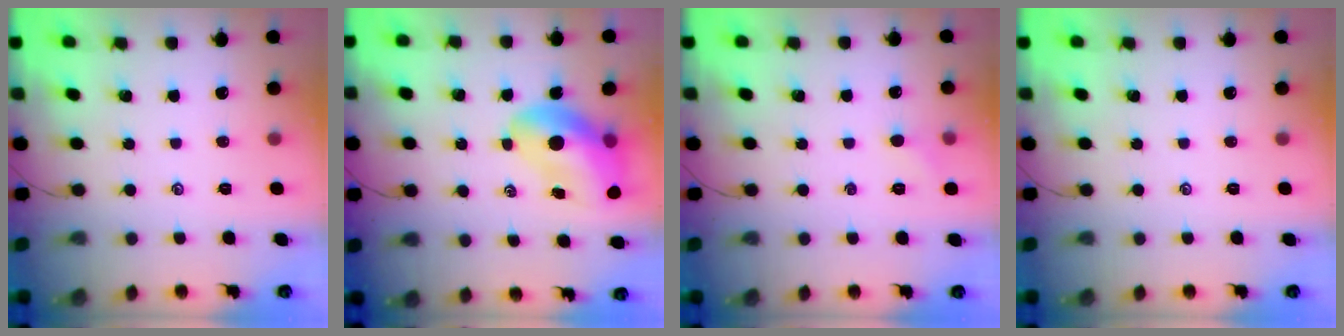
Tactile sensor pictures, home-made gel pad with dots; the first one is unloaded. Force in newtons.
{"total": 13.9, "press": 13.3, "slide": 3.9}
{"total": 3.8, "press": 3.6, "slide": 1.1}
{"total": 0.0}